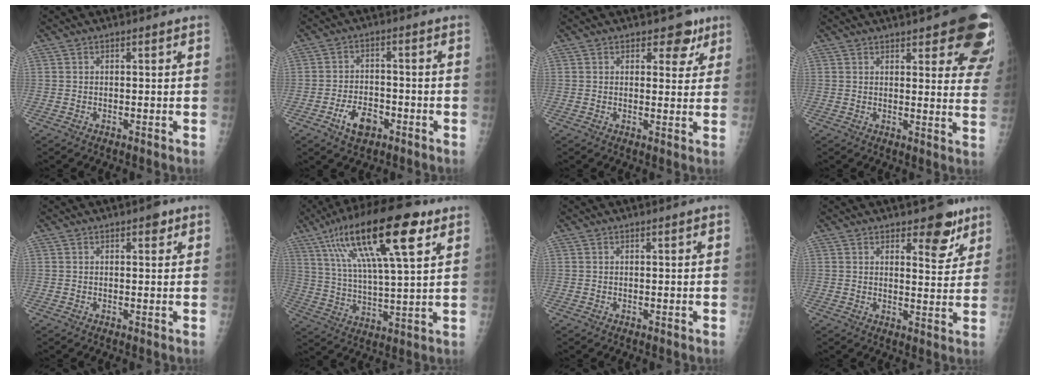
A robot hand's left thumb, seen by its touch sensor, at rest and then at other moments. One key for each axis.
{"total": 6.3, "fx": -3.3, "fy": 3.7, "fz": 3.8, "tx": -0.055, "ty": 0.020, "tz": -0.055}
{"total": 4.9, "fx": 3.0, "fy": 3.1, "fz": 2.3, "tx": 0.006, "ty": -0.012, "tz": 0.035}
{"total": 17.8, "fx": 10.8, "fy": 5.5, "fz": 13.0, "tx": -0.127, "ty": -0.040, "tz": 0.114}
{"total": 2.1, "fx": 1.2, "fy": 1.0, "fz": 1.4, "tx": -0.010, "ty": -0.002, "tz": 0.013}
{"total": 21.8, "fx": 10.7, "fy": 5.8, "fz": 18.1, "tx": -0.310, "ty": -0.009, "tz": 0.181}
{"total": 0.6, "fx": 0.3, "fy": 0.1, "fz": 0.5, "tx": -0.008, "ty": 0.001, "tz": 0.003}
{"total": 7.2, "fx": 4.8, "fy": 3.4, "fz": 4.2, "tx": -0.023, "ty": -0.030, "tz": 0.063}